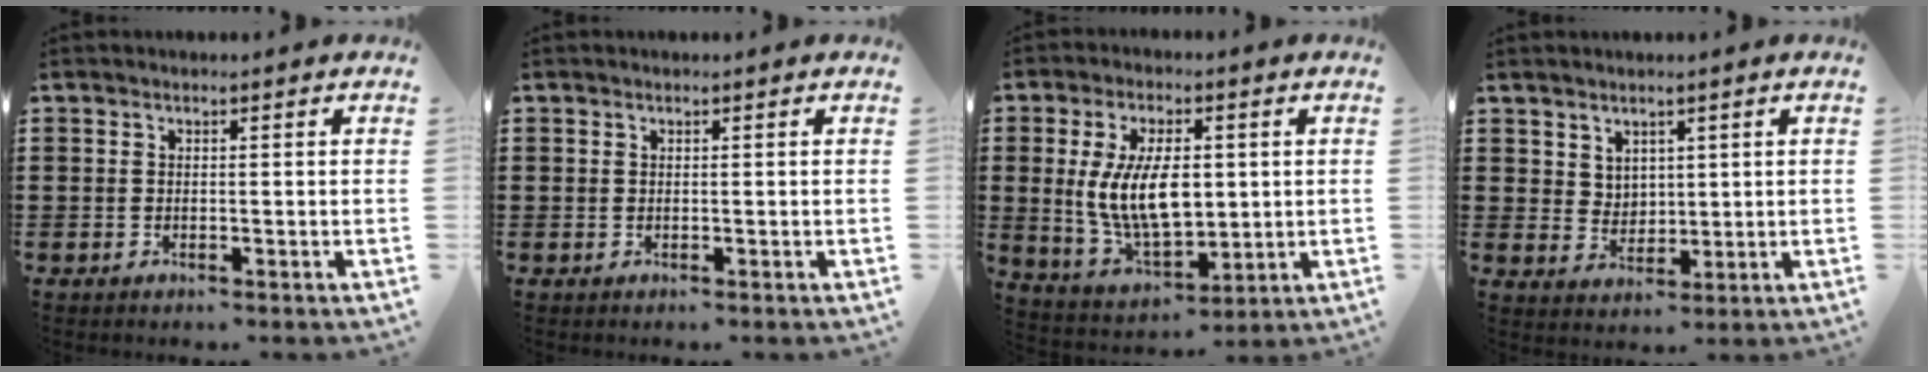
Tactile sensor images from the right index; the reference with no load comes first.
{"total": 0.0}
{"total": 10.9, "force": [1.2, 5.8, 9.2], "torque": [-0.186, -0.003, 0.017]}
{"total": 3.7, "force": [2.6, 2.6, 0.4], "torque": [-0.012, 0.000, 0.047]}